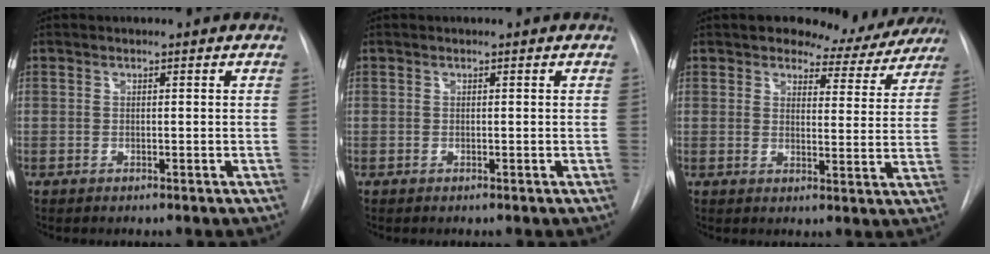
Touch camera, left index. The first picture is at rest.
{"total": 0.0}
{"total": 8.7, "force": [8.1, 2.9, 1.1], "torque": [0.002, -0.009, 0.089]}